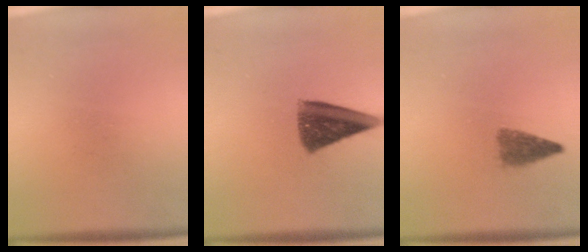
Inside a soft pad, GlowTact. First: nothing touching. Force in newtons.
{"total": 9.2}
{"total": 2.8}